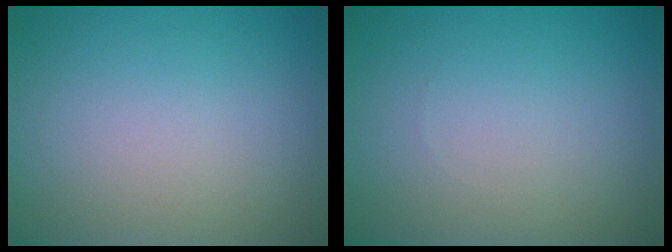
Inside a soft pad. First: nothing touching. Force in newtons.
{"total": 0.0}